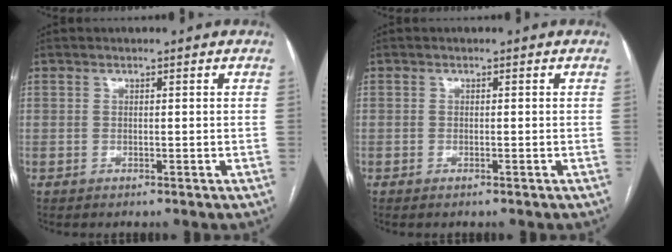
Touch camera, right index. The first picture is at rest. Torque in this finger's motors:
{"motor_torque": [0.01, -0.07, -0.04, -0.03]}